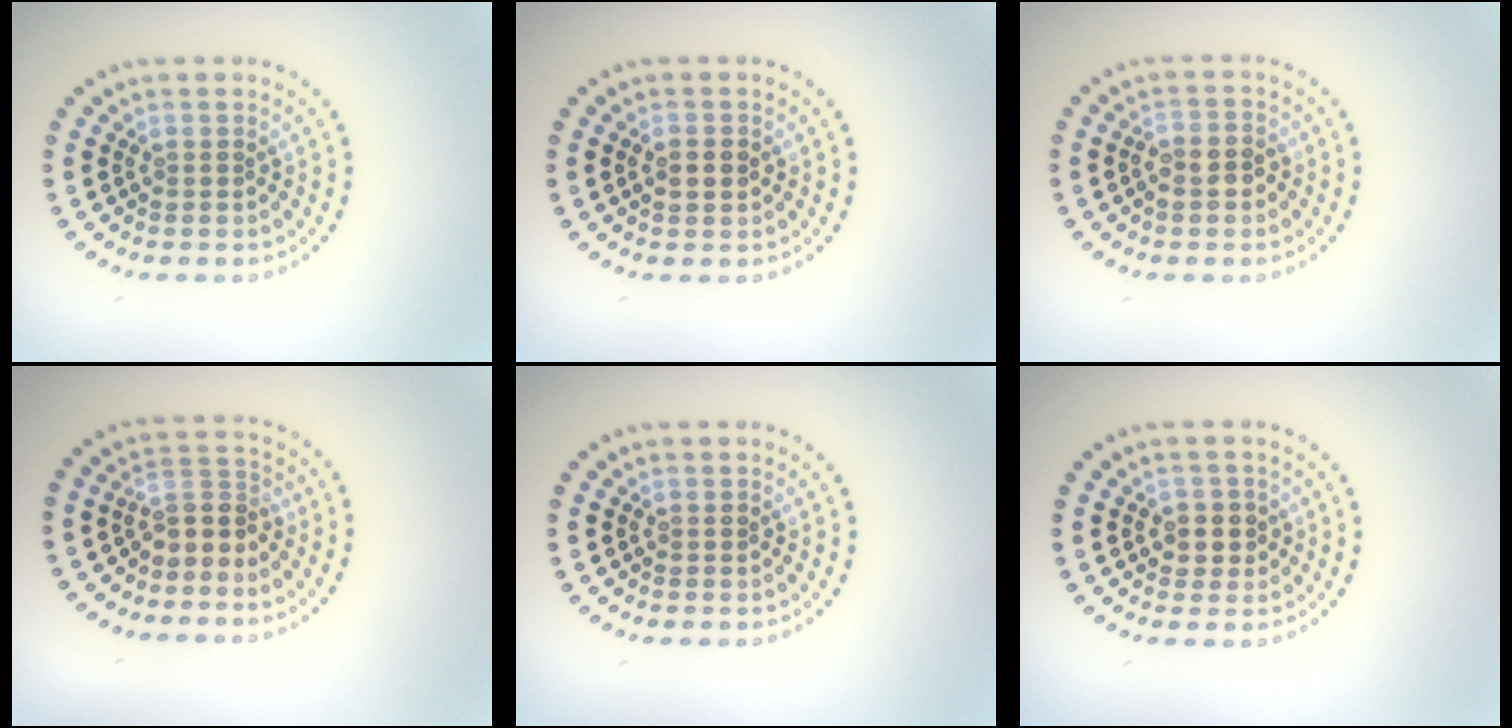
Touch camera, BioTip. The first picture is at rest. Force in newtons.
{"total": 2.1, "press": 2.1, "slide": 0.1}
{"total": 2.3, "press": 2.2, "slide": 0.8}
{"total": 2.4, "press": 2.0, "slide": 1.5}
{"total": 0.0}
{"total": 2.1, "press": 1.9, "slide": 0.9}